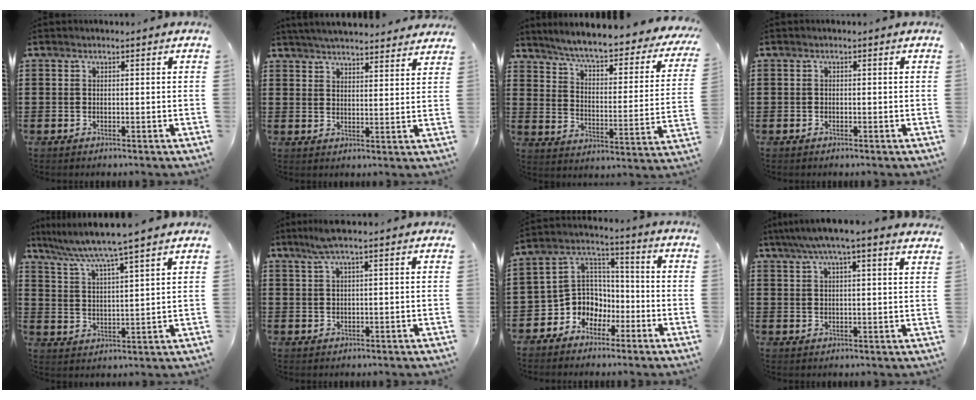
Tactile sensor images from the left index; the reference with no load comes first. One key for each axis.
{"total": 4.3, "fx": 4.3, "fy": -0.1, "fz": 0.6, "tx": -0.026, "ty": -0.018, "tz": 0.077}
{"total": 5.4, "fx": 4.8, "fy": -0.3, "fz": 2.4, "tx": -0.068, "ty": -0.041, "tz": 0.075}
{"total": 0.7, "fx": -0.6, "fy": 0.4, "fz": 0.1, "tx": -0.004, "ty": -0.001, "tz": -0.011}
{"total": 5.8, "fx": 5.0, "fy": -1.3, "fz": 2.6, "tx": -0.073, "ty": -0.034, "tz": 0.080}
{"total": 2.9, "fx": 1.5, "fy": 0.0, "fz": 2.4, "tx": -0.049, "ty": 0.001, "tz": 0.026}
{"total": 7.5, "fx": -3.6, "fy": 6.6, "fz": 0.6, "tx": -0.046, "ty": 0.008, "tz": -0.072}
{"total": 4.9, "fx": 3.9, "fy": 0.1, "fz": 3.0, "tx": -0.070, "ty": -0.005, "tz": 0.067}